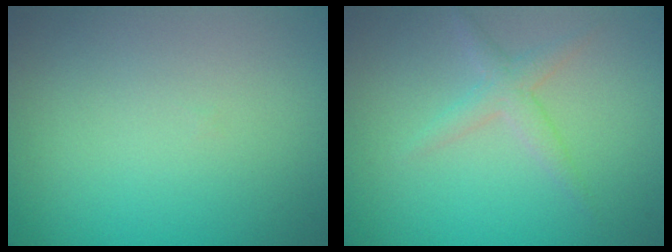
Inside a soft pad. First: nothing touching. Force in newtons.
{"total": 1.8, "press": 1.8, "slide": 0.1}